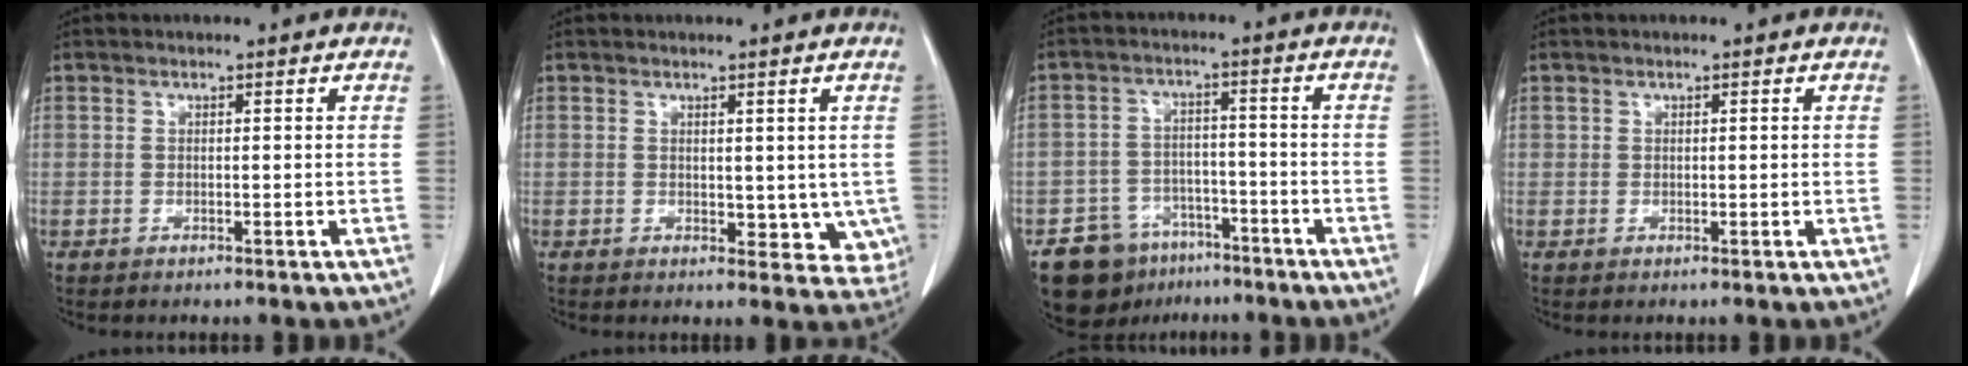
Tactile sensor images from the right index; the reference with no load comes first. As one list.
[{"total": 5.2, "force": [0.7, 3.6, 3.7], "torque": [-0.018, -0.010, 0.016]}, {"total": 9.7, "force": [-6.5, 6.8, 2.4], "torque": [-0.039, 0.022, -0.098]}, {"total": 0.7, "force": [0.3, 0.6, 0.0], "torque": [0.009, 0.003, 0.004]}]